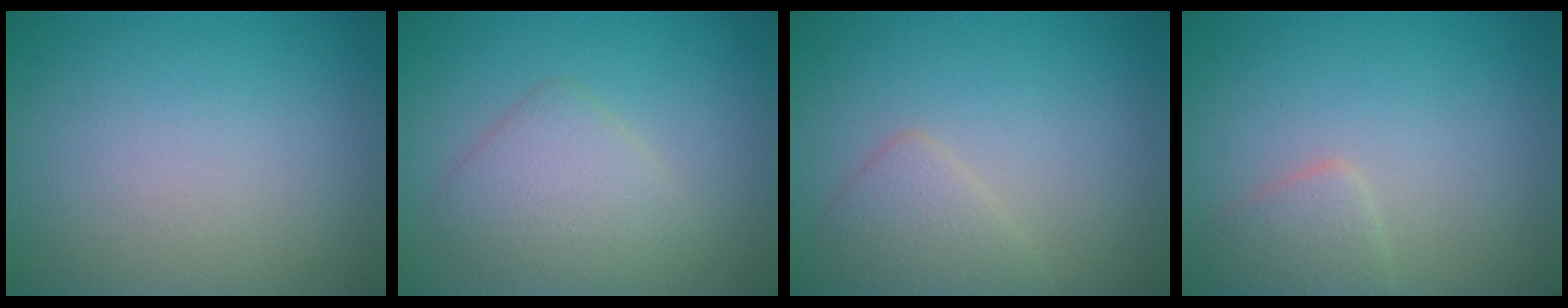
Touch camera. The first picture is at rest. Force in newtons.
{"total": 3.3, "press": 3.3, "slide": 0.2}
{"total": 2.2, "press": 2.2, "slide": 0.1}
{"total": 1.9, "press": 1.9, "slide": 0.0}